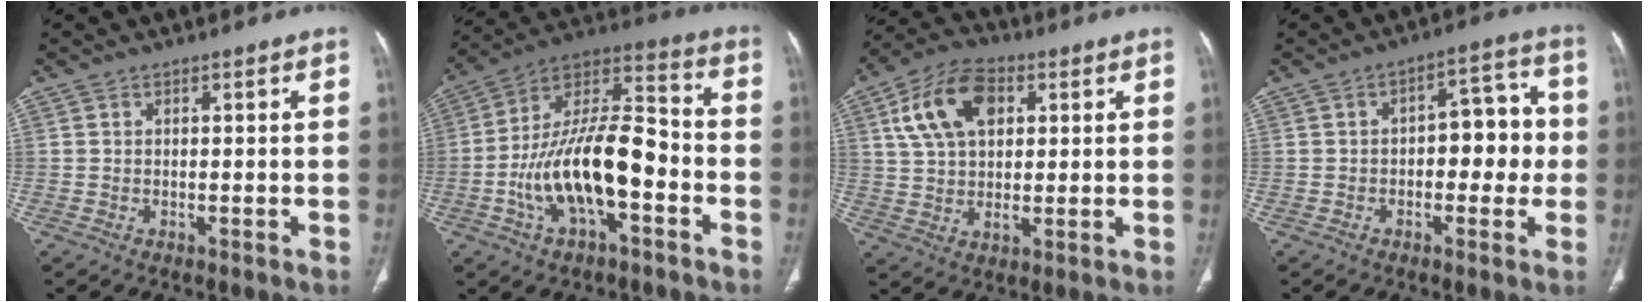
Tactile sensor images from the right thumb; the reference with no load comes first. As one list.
[{"total": 19.3, "force": [-5.5, 8.4, 16.5], "torque": [-0.288, 0.055, -0.097]}, {"total": 13.7, "force": [4.5, 8.4, 9.8], "torque": [-0.168, 0.004, 0.081]}, {"total": 9.4, "force": [-0.6, 5.4, 7.7], "torque": [-0.061, 0.035, -0.017]}]